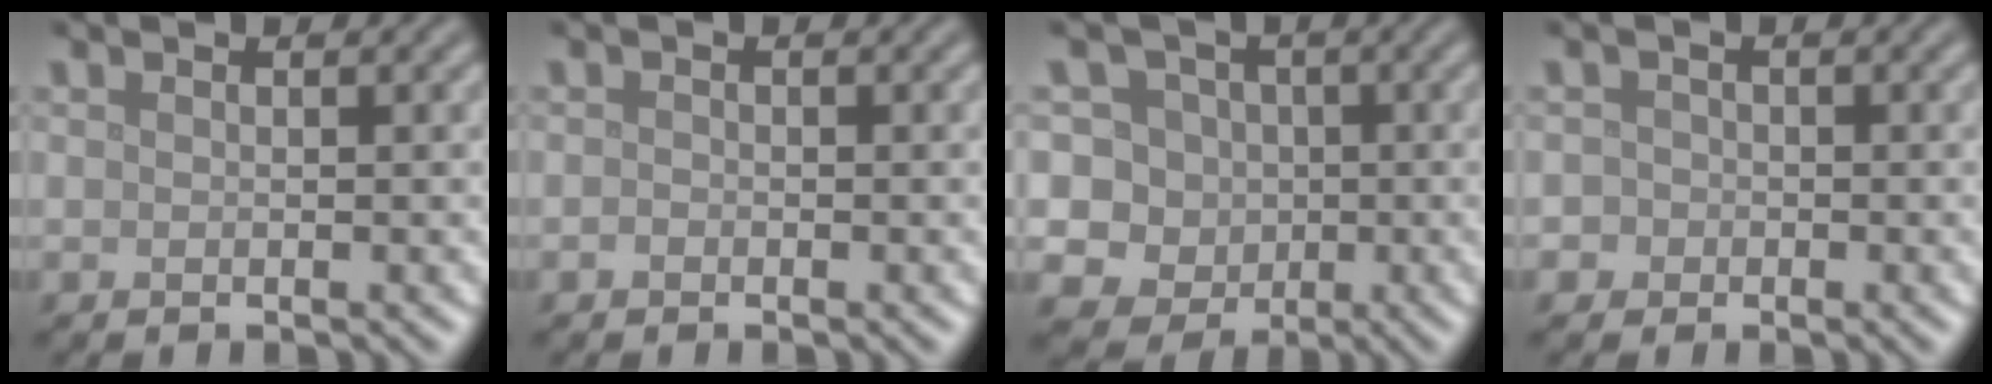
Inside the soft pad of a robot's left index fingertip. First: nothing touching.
{"total": 0.5, "force": [-0.3, 0.4, 0.2], "torque": [-0.002, -0.002, -0.006]}
{"total": 9.6, "force": [1.1, 8.9, 3.2], "torque": [-0.065, 0.032, -0.006]}
{"total": 1.8, "force": [-0.3, 1.8, 0.3], "torque": [0.012, 0.011, -0.019]}